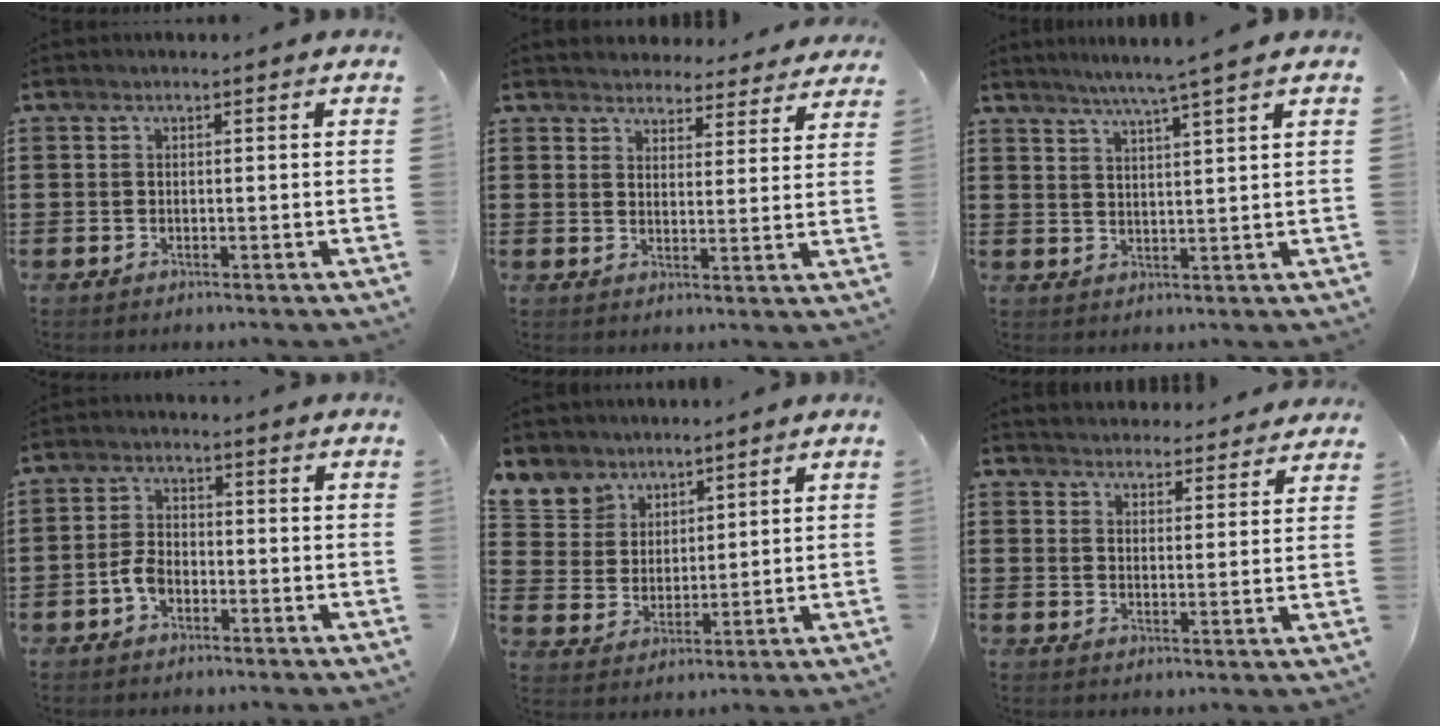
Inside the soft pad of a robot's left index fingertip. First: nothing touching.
{"total": 4.2, "force": [4.1, 0.6, -0.1], "torque": [-0.008, -0.023, 0.072]}
{"total": 4.2, "force": [3.5, -1.1, 2.1], "torque": [-0.049, -0.016, 0.058]}
{"total": 3.4, "force": [-1.5, 2.0, 2.3], "torque": [-0.065, -0.003, -0.034]}
{"total": 6.4, "force": [4.9, 4.0, 0.1], "torque": [-0.041, -0.020, 0.093]}
{"total": 3.5, "force": [3.5, 0.3, -0.2], "torque": [-0.002, -0.021, 0.062]}